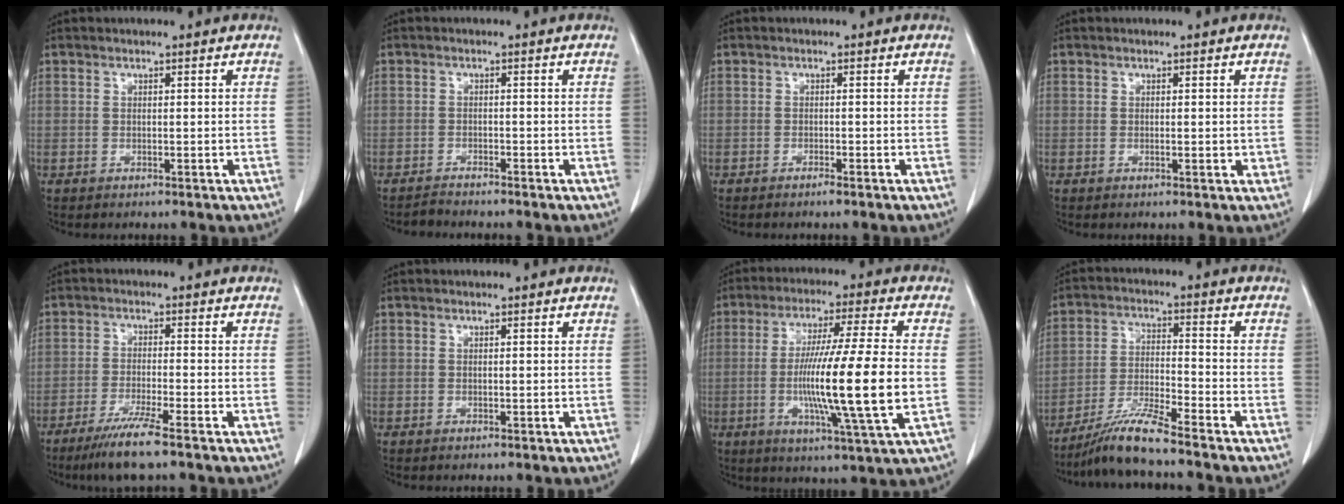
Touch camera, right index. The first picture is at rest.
{"total": 1.6, "force": [-1.5, -0.3, -0.2], "torque": [0.001, -0.008, -0.028]}
{"total": 0.8, "force": [-0.7, 0.0, 0.4], "torque": [-0.010, -0.001, -0.011]}
{"total": 1.4, "force": [-0.1, 0.5, 1.2], "torque": [-0.019, -0.002, 0.001]}
{"total": 6.4, "force": [-4.6, -0.7, 4.3], "torque": [-0.082, -0.019, -0.088]}
{"total": 0.0}
{"total": 16.7, "force": [-2.1, -0.5, 16.6], "torque": [-0.295, -0.015, -0.043]}
{"total": 7.9, "force": [-6.7, -1.0, 4.0], "torque": [-0.082, -0.022, -0.129]}